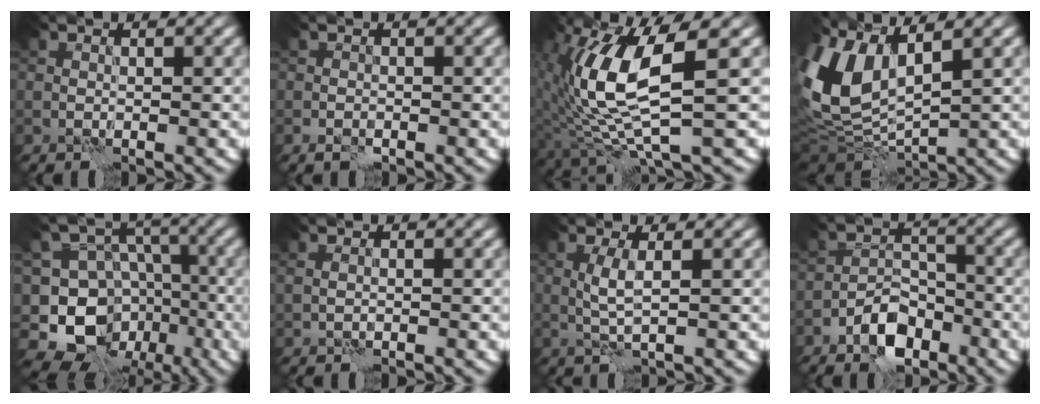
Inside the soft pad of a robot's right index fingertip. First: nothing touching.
{"total": 1.2, "force": [-0.7, 0.7, 0.6], "torque": [-0.010, -0.001, -0.016]}
{"total": 9.3, "force": [1.4, 2.8, 8.7], "torque": [-0.195, -0.003, 0.029]}
{"total": 11.0, "force": [2.5, 5.9, 8.9], "torque": [-0.232, 0.000, 0.046]}
{"total": 13.8, "force": [-6.9, 10.9, 5.0], "torque": [-0.105, -0.017, -0.116]}
{"total": 0.7, "force": [0.1, 0.5, 0.5], "torque": [-0.013, -0.003, 0.007]}
{"total": 2.2, "force": [0.3, 0.3, 2.1], "torque": [-0.048, 0.004, 0.006]}
{"total": 5.1, "force": [-3.2, 2.8, 2.8], "torque": [-0.041, 0.004, -0.063]}